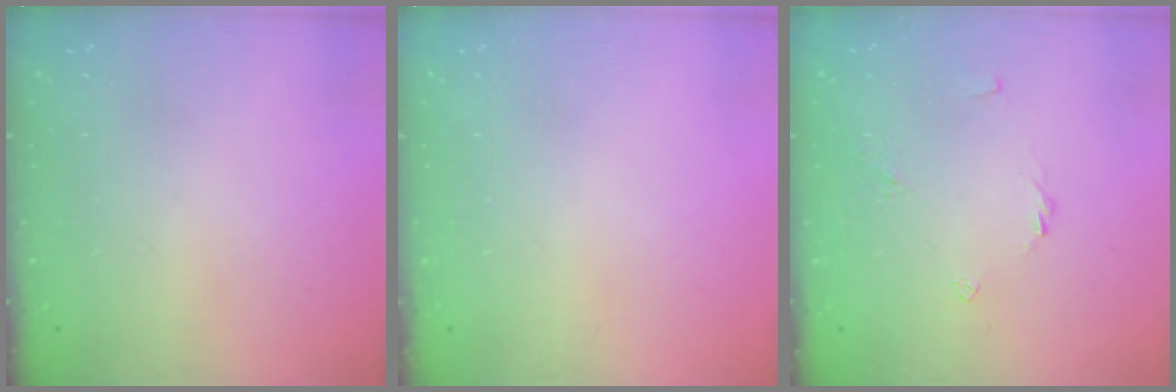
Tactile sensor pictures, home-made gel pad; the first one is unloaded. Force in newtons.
{"total": 0.0}
{"total": 2.4, "press": 2.4, "slide": 0.5}